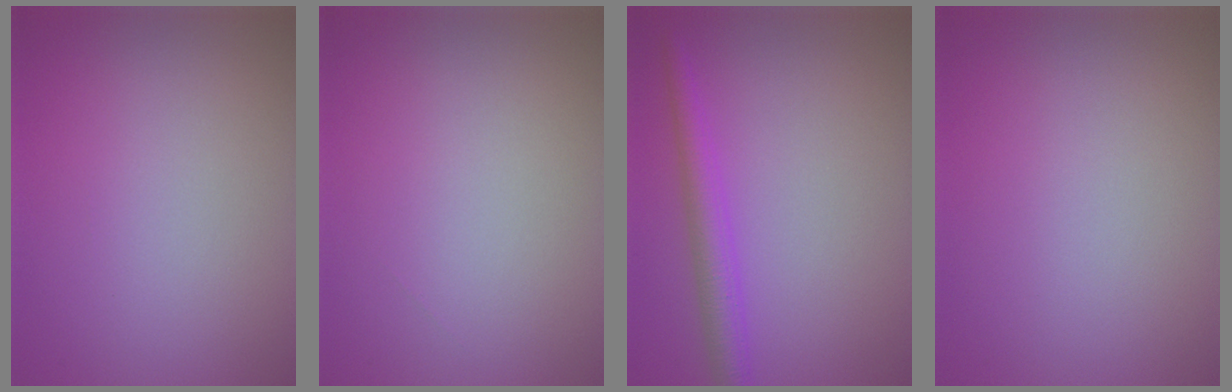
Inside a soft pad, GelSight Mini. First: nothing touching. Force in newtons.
{"total": 0.0}
{"total": 3.0, "press": 3.0, "slide": 0.0}
{"total": 0.0}